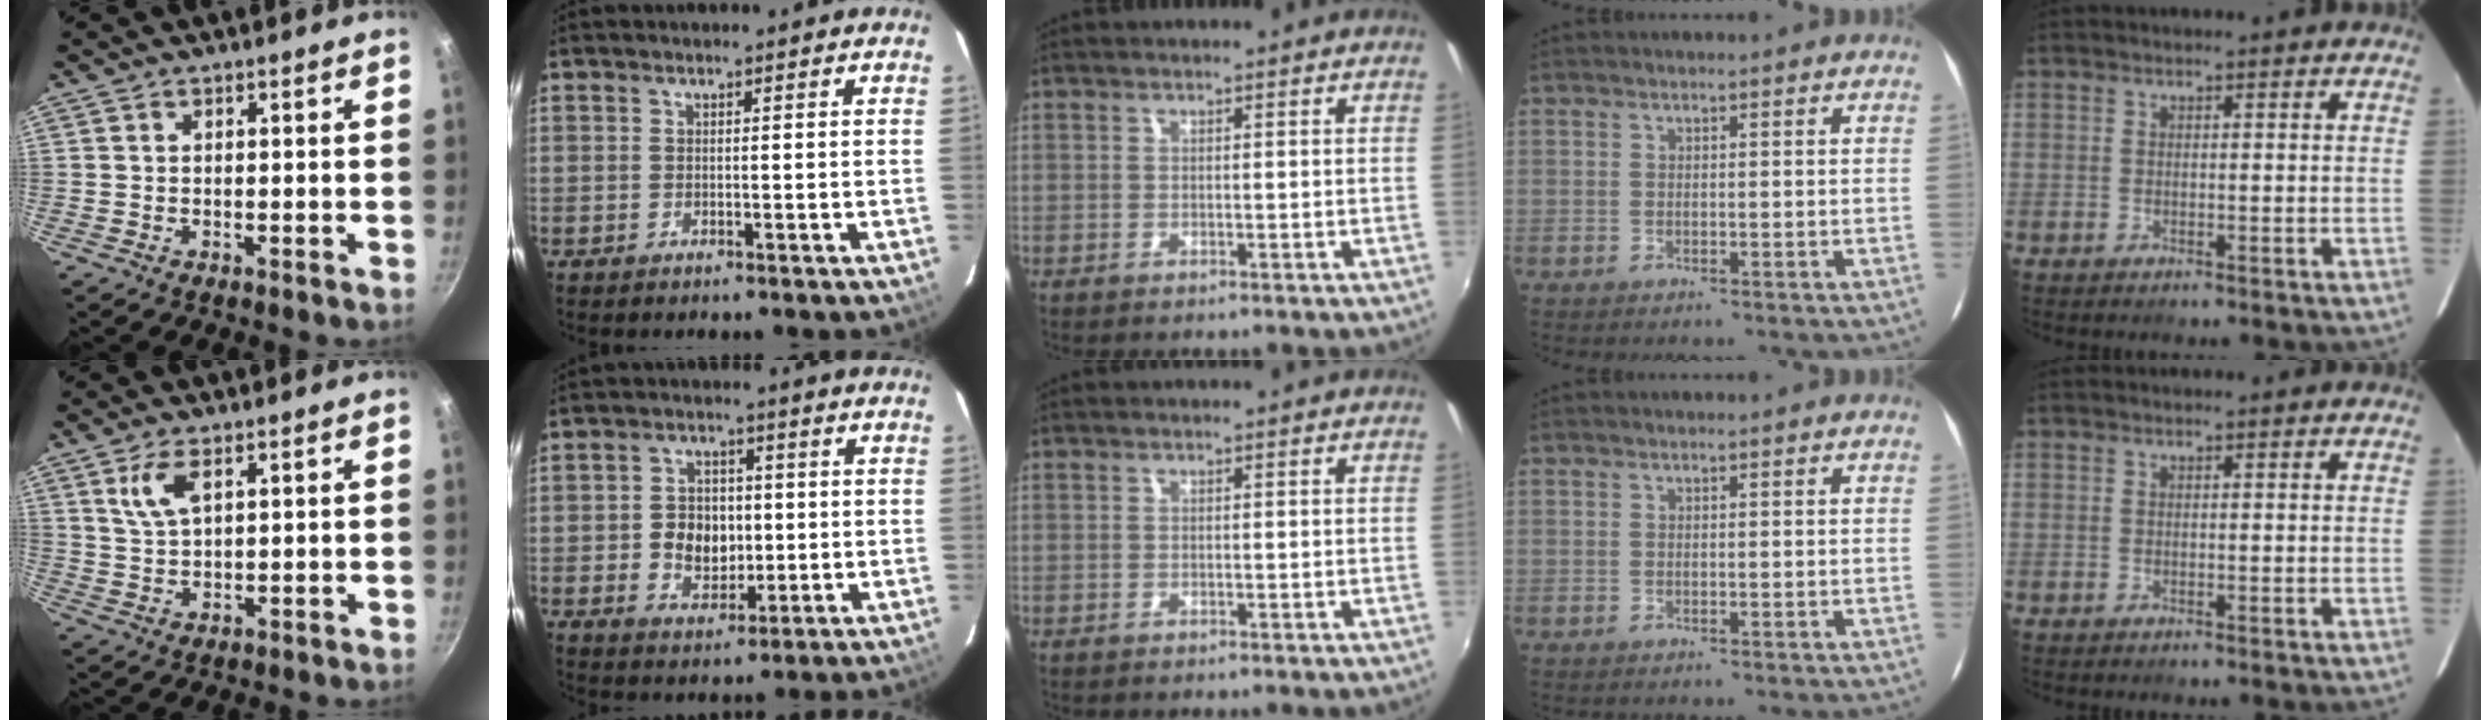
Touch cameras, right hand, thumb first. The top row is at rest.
{"thumb": {"total": 5.6, "force": [2.6, 2.5, 4.3], "torque": [-0.081, -0.008, 0.057]}, "index": {"total": 7.4, "force": [-0.8, 5.9, 4.4], "torque": [-0.093, 0.010, -0.007]}}